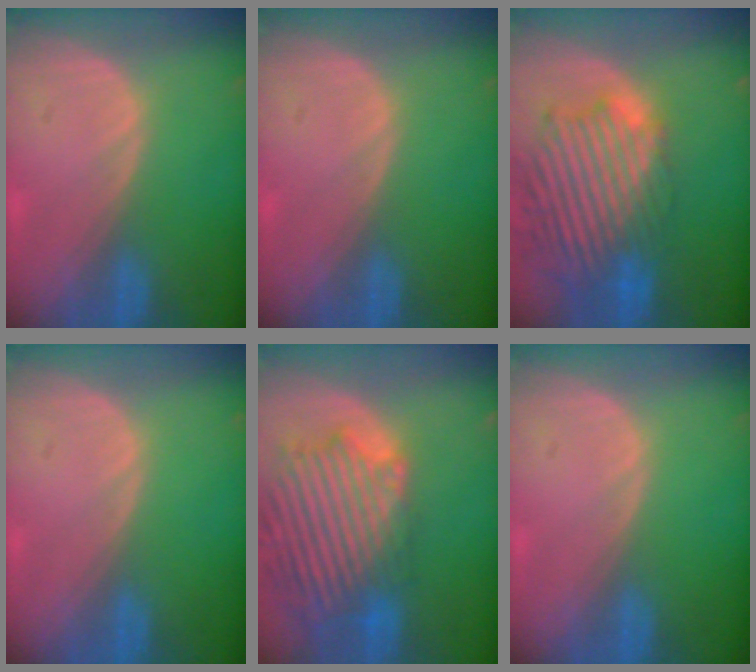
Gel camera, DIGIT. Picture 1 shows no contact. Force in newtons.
{"total": 0.0}
{"total": 13.9, "press": 11.9, "slide": 7.2}
{"total": 0.0}
{"total": 14.4, "press": 12.2, "slide": 7.6}
{"total": 0.0}